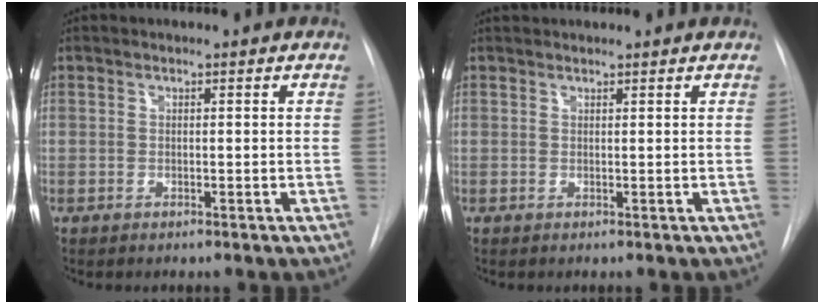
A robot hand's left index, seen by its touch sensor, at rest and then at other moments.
{"total": 2.0, "force": [2.0, 0.2, 0.5], "torque": [-0.005, 0.027, 0.030]}